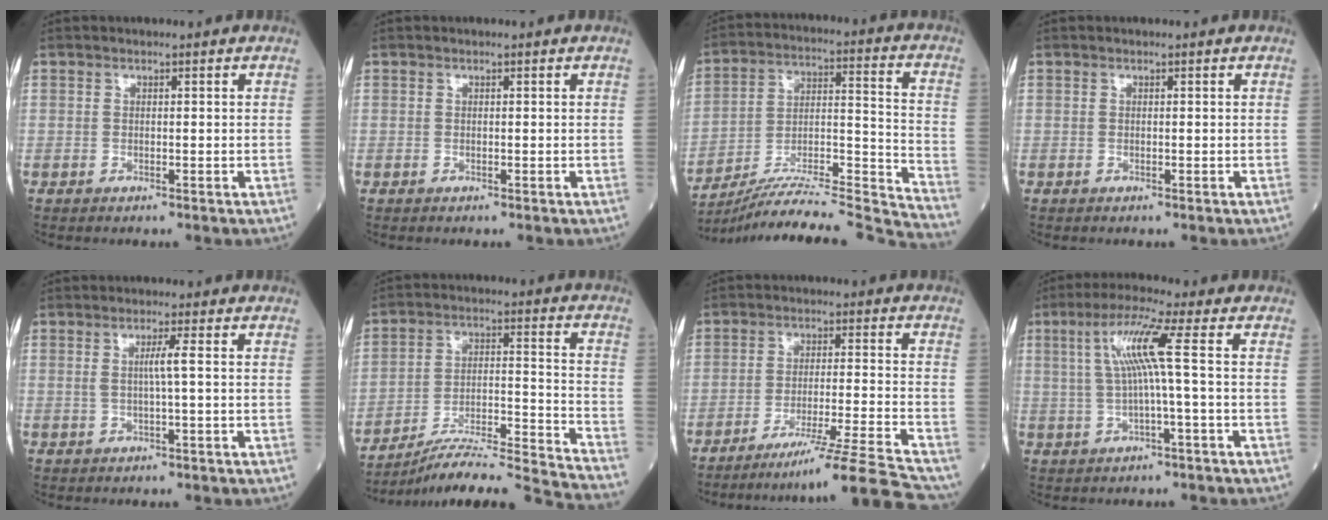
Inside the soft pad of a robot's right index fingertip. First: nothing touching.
{"total": 0.0}
{"total": 25.3, "force": [-24.3, -1.6, 6.8], "torque": [-0.091, 0.003, -0.366]}
{"total": 0.0}
{"total": 2.6, "force": [0.3, -0.5, 2.5], "torque": [-0.048, -0.002, 0.003]}
{"total": 20.8, "force": [-19.6, -1.6, 7.0], "torque": [-0.086, -0.001, -0.294]}
{"total": 15.7, "force": [-14.3, -3.1, 5.8], "torque": [-0.074, -0.012, -0.219]}
{"total": 7.2, "force": [0.9, -1.1, 7.0], "torque": [-0.136, 0.019, 0.024]}